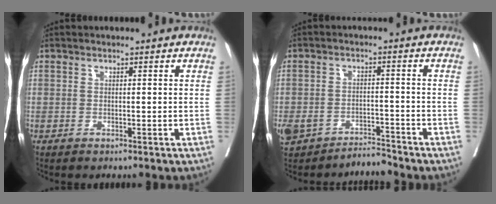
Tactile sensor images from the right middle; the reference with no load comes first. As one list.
[{"total": 3.6, "force": [-3.3, 1.2, 0.9], "torque": [-0.017, 0.010, -0.055]}]